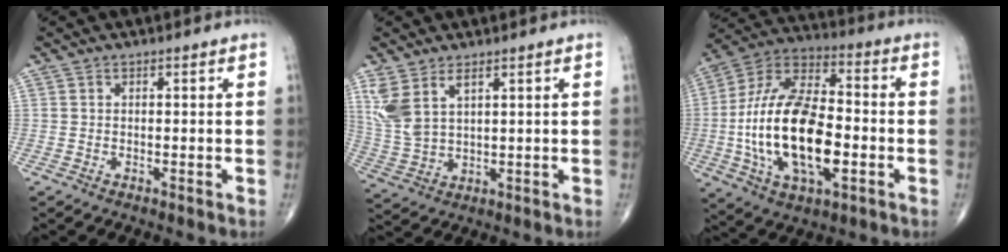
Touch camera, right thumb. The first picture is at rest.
{"total": 8.0, "force": [4.0, 3.6, 5.9], "torque": [-0.136, -0.012, 0.094]}
{"total": 23.5, "force": [-3.6, 11.5, 20.2], "torque": [-0.388, 0.022, -0.062]}